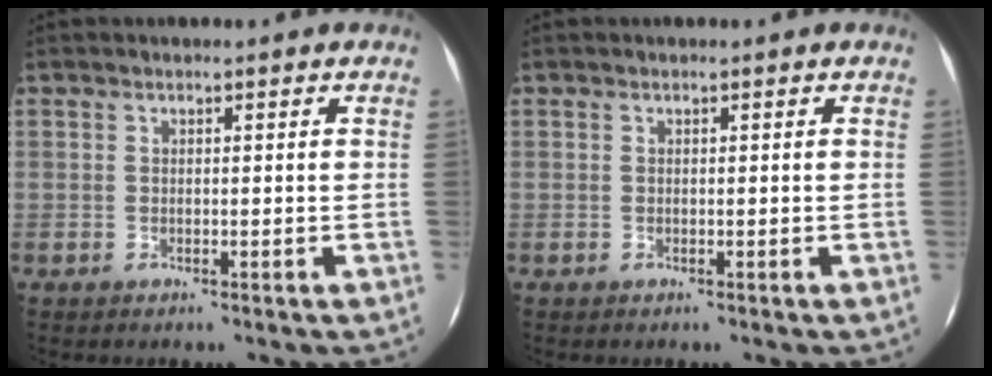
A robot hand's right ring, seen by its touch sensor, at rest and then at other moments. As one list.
[{"total": 0.0}]